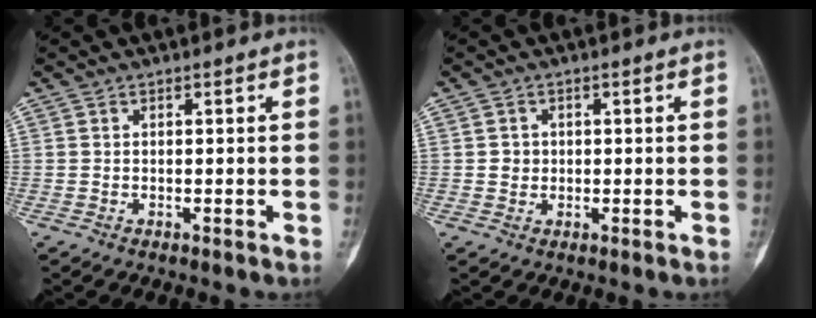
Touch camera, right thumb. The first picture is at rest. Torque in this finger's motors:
{"motor_torque": [0.51, 0.53, 0.16, -0.26, 0.02]}